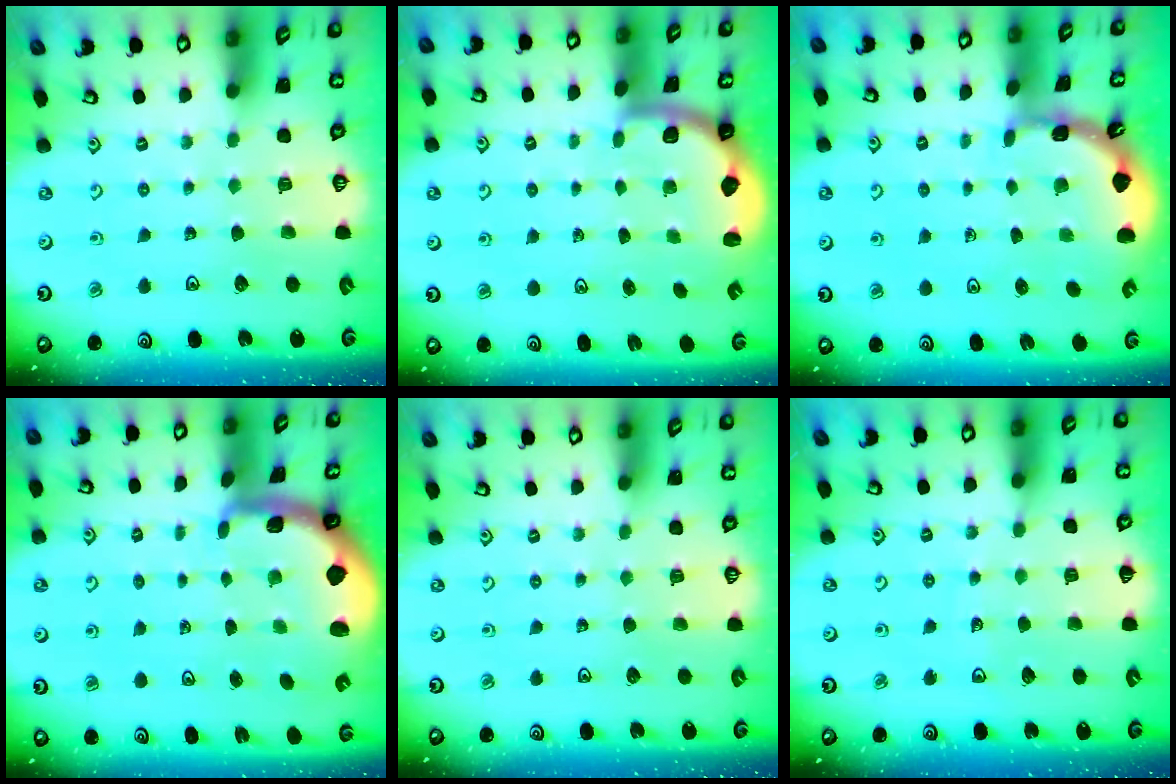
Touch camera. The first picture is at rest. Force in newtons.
{"total": 2.0, "press": 2.0, "slide": 0.5}
{"total": 1.8, "press": 1.8, "slide": 0.1}
{"total": 1.9, "press": 1.9, "slide": 0.4}
{"total": 0.0}
{"total": 2.9, "press": 2.9, "slide": 0.3}